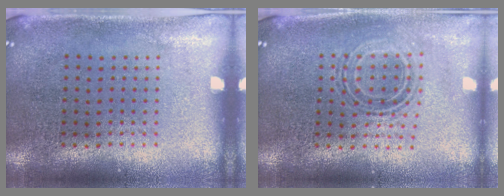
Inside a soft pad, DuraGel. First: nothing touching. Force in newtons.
{"total": 0.7, "press": 0.6, "slide": 0.3}